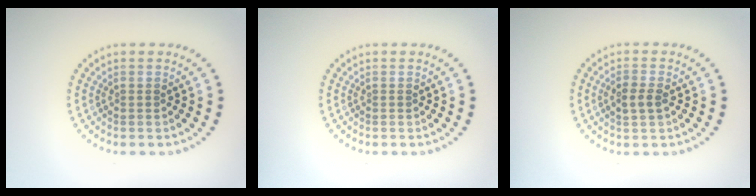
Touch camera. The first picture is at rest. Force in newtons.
{"total": 0.0}
{"total": 1.7, "press": 1.7, "slide": 0.3}